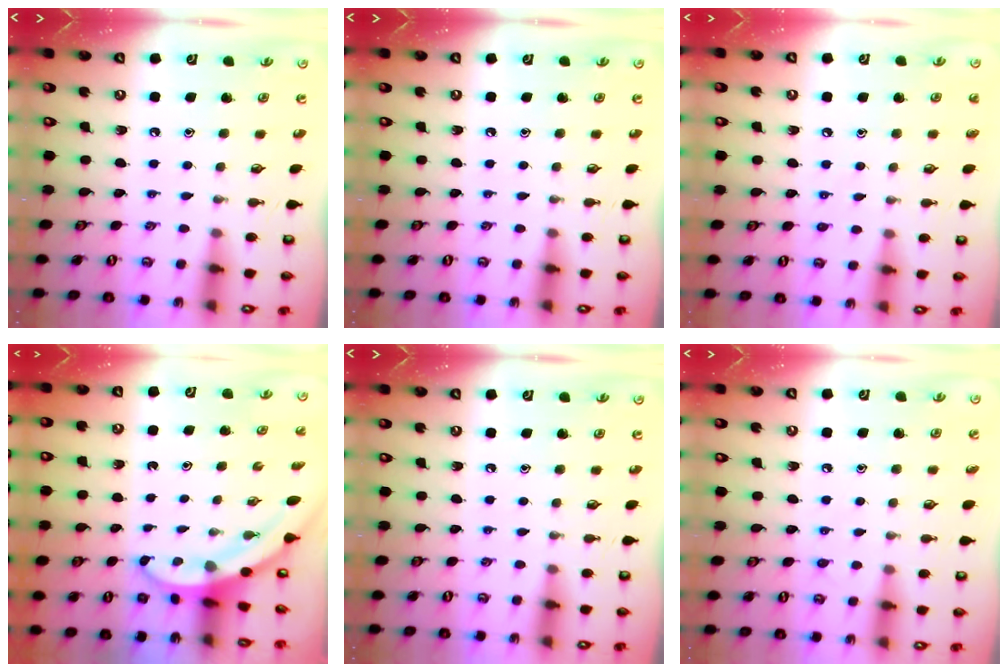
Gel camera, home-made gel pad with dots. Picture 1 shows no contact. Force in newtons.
{"total": 0.0}
{"total": 5.3, "press": 5.3, "slide": 0.5}
{"total": 3.5, "press": 3.5, "slide": 0.1}
{"total": 0.0}
{"total": 4.8, "press": 4.7, "slide": 0.7}